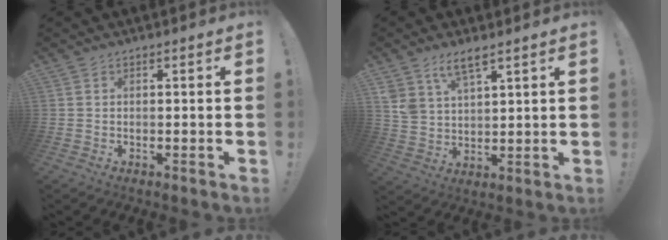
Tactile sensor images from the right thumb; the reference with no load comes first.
{"total": 7.3, "force": [5.6, 3.1, 3.4], "torque": [-0.066, -0.027, 0.106]}